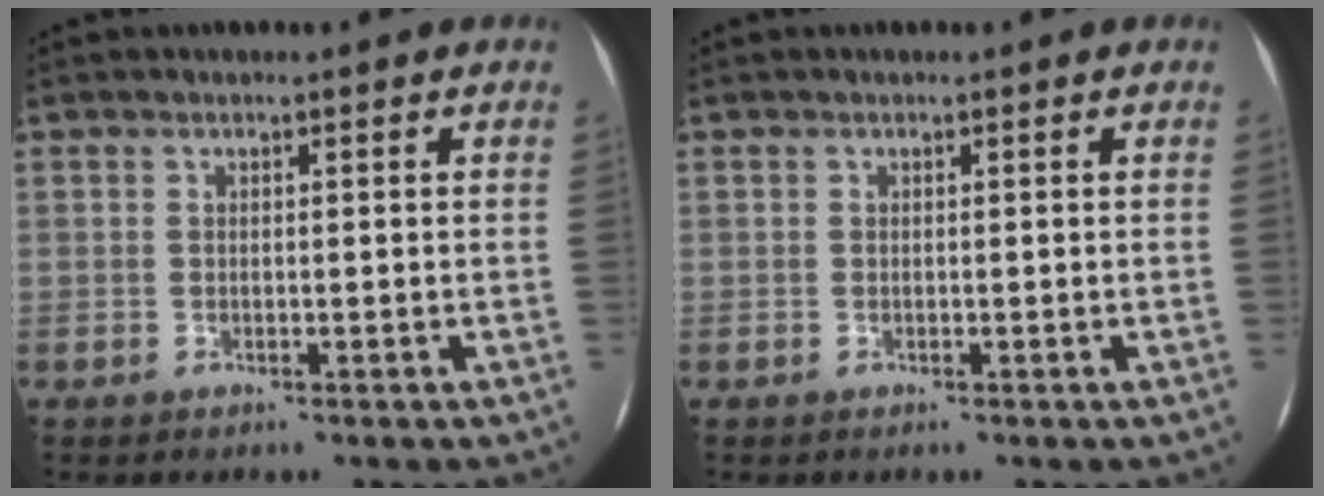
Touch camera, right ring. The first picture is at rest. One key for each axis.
{"total": 0.0}